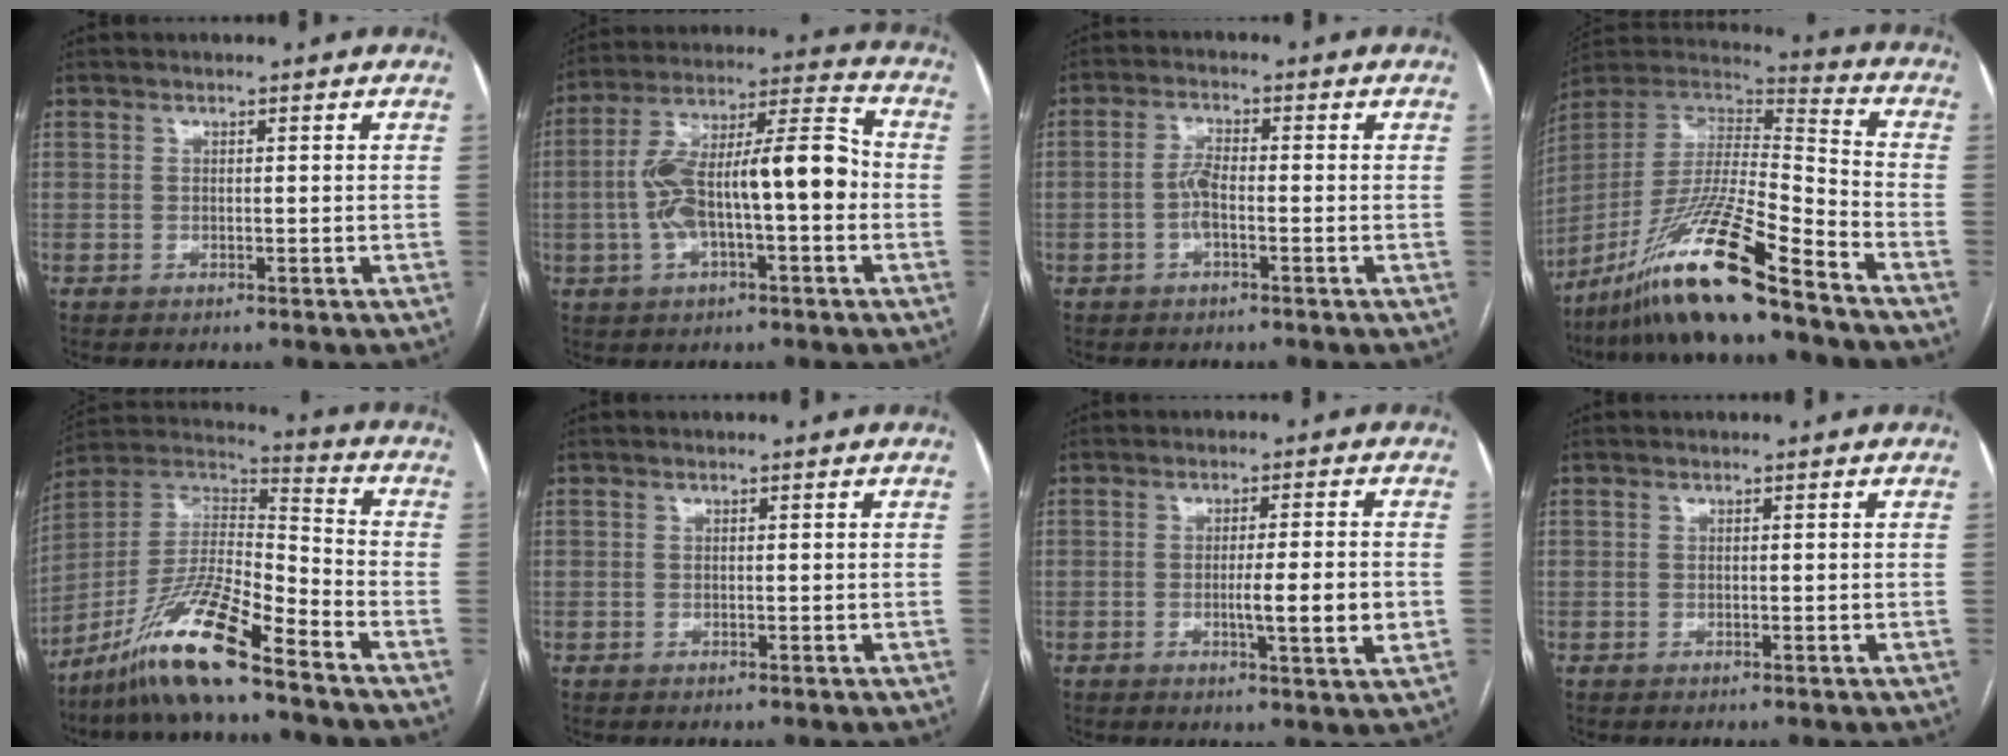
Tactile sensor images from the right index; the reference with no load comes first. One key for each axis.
{"total": 15.6, "fx": -1.6, "fy": 3.9, "fz": 15.0, "tx": -0.272, "ty": 0.042, "tz": -0.024}
{"total": 3.1, "fx": -0.9, "fy": 0.8, "fz": 2.8, "tx": -0.058, "ty": 0.005, "tz": -0.019}
{"total": 20.3, "fx": -14.7, "fy": 0.8, "fz": 14.0, "tx": -0.295, "ty": -0.026, "tz": -0.275}
{"total": 15.4, "fx": -10.9, "fy": 1.0, "fz": 10.8, "tx": -0.214, "ty": 0.000, "tz": -0.201}
{"total": 0.0}
{"total": 6.7, "fx": -1.2, "fy": 0.0, "fz": 6.6, "tx": -0.099, "ty": -0.009, "tz": -0.018}
{"total": 0.0}